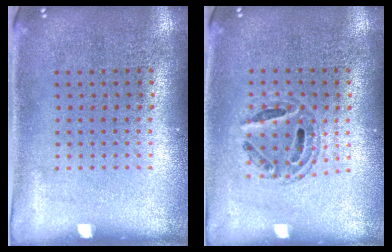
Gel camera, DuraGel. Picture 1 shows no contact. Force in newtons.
{"total": 0.6, "press": 0.6, "slide": 0.2}